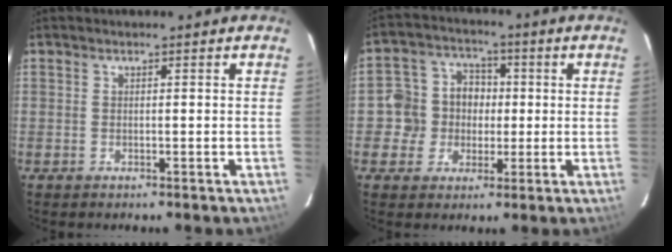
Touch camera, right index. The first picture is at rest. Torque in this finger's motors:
{"motor_torque": [0.09, -0.06, 0.08, 0.03]}